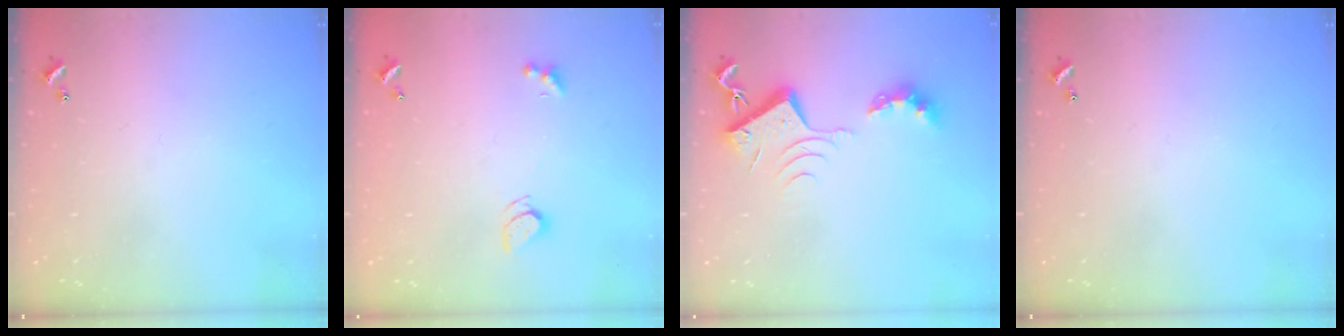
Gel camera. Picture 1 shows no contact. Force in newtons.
{"total": 2.5, "press": 2.4, "slide": 0.7}
{"total": 8.8, "press": 8.7, "slide": 1.1}
{"total": 0.0}